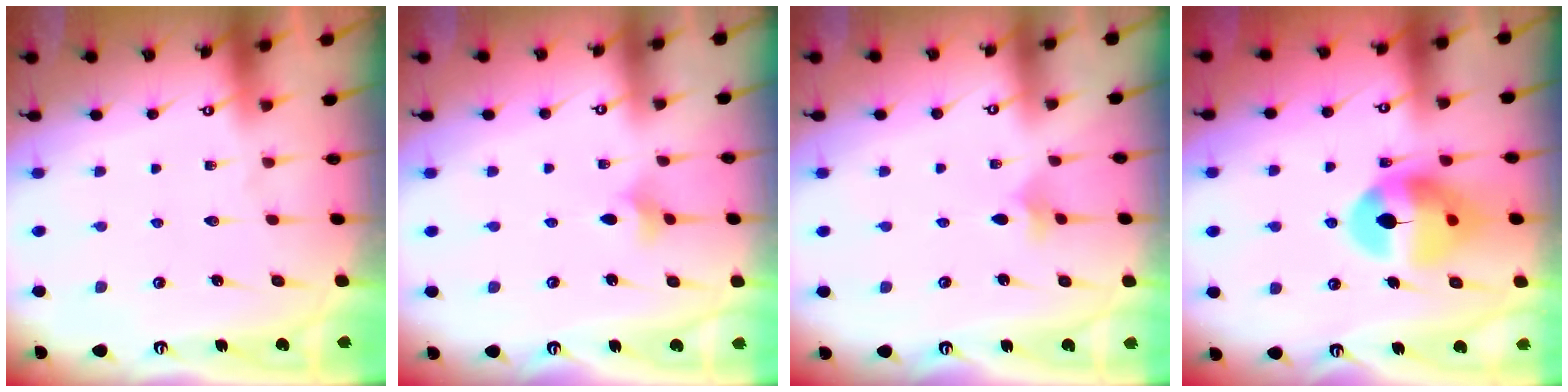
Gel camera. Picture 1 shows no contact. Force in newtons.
{"total": 2.9, "press": 2.8, "slide": 0.7}
{"total": 3.0, "press": 2.9, "slide": 0.8}
{"total": 12.8, "press": 12.6, "slide": 1.9}